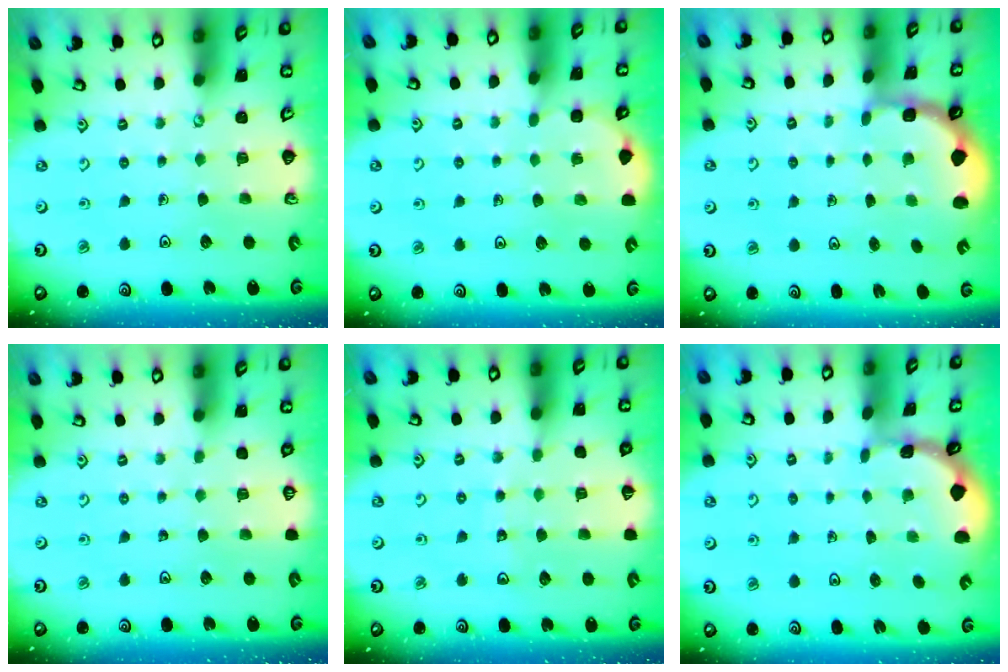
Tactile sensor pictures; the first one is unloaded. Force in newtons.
{"total": 2.6, "press": 2.6, "slide": 0.3}
{"total": 2.0, "press": 1.6, "slide": 1.2}
{"total": 0.0}
{"total": 8.0, "press": 7.7, "slide": 2.1}
{"total": 0.7, "press": 0.6, "slide": 0.2}